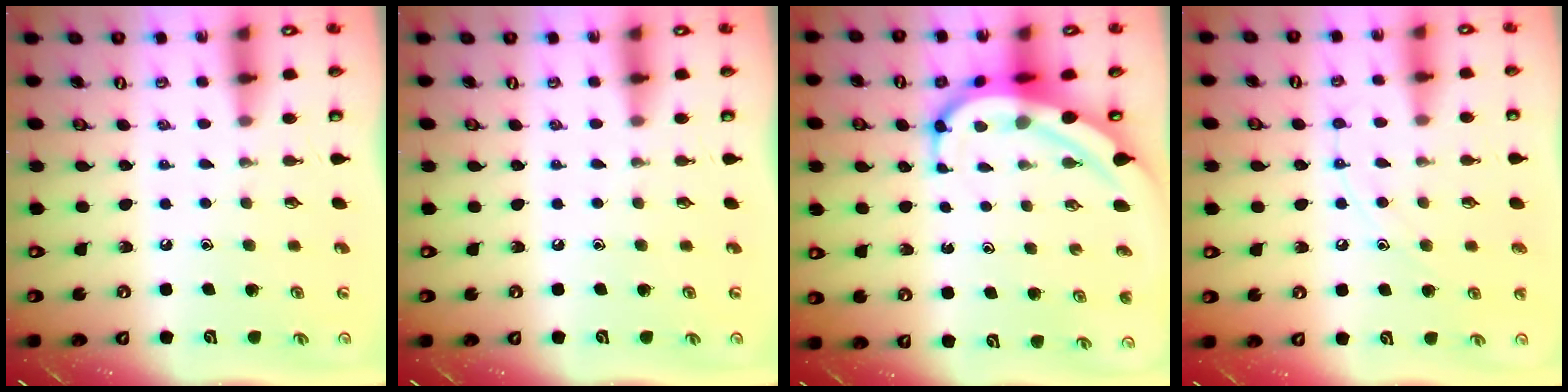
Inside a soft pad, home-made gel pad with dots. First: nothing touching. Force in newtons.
{"total": 0.0}
{"total": 8.4, "press": 8.3, "slide": 0.7}
{"total": 9.3, "press": 9.3, "slide": 0.7}